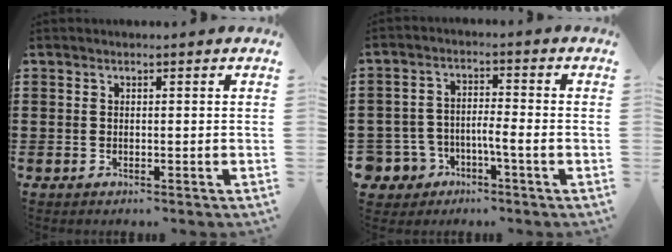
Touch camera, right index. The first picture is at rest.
{"total": 4.2, "force": [-3.1, 2.3, 1.7], "torque": [-0.057, -0.002, -0.069]}